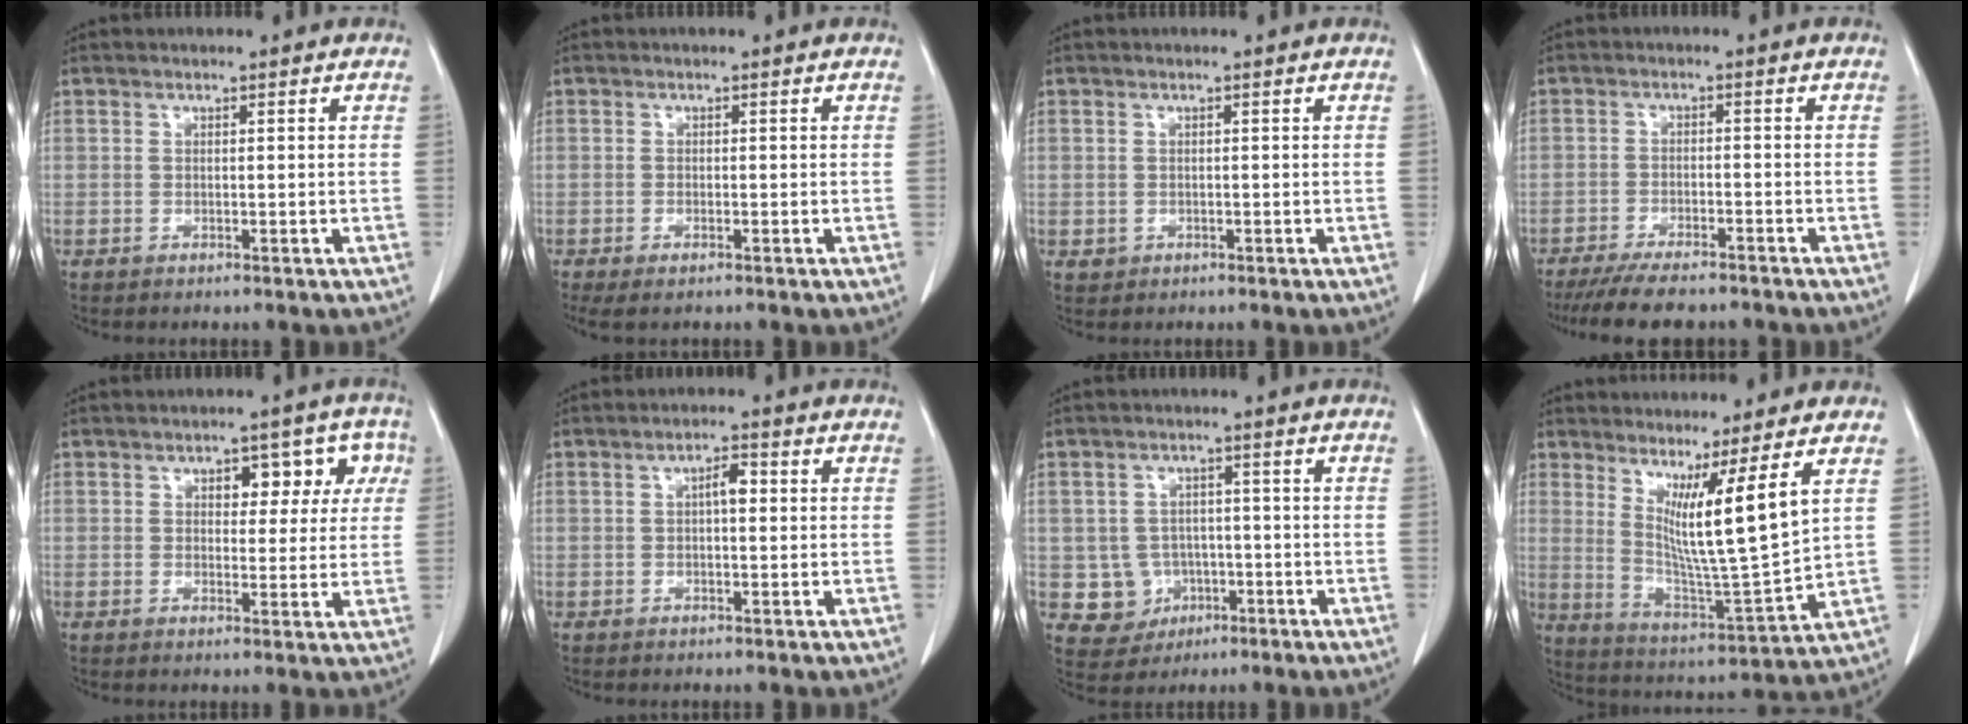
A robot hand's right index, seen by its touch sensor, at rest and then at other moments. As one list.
[{"total": 2.3, "force": [-1.4, 0.7, 1.6], "torque": [-0.028, -0.006, -0.018]}, {"total": 1.1, "force": [-0.2, 1.1, 0.1], "torque": [-0.001, 0.003, 0.003]}, {"total": 8.8, "force": [-7.6, 2.1, 3.8], "torque": [-0.055, -0.013, -0.119]}, {"total": 6.7, "force": [2.2, 4.1, 4.8], "torque": [-0.038, 0.028, 0.026]}, {"total": 2.6, "force": [0.4, 0.9, 2.4], "torque": [-0.039, 0.006, 0.004]}, {"total": 6.0, "force": [-1.2, 5.7, 1.1], "torque": [-0.015, 0.008, -0.006]}, {"total": 10.2, "force": [4.4, -1.4, 9.1], "torque": [-0.172, -0.045, 0.084]}]